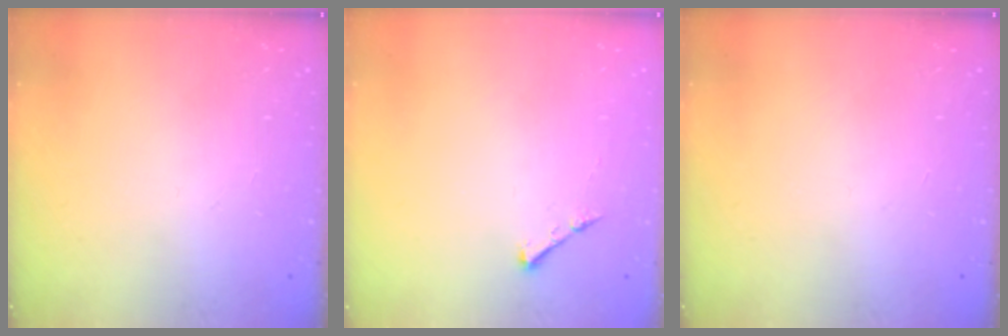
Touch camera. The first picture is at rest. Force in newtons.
{"total": 3.7, "press": 3.6, "slide": 0.5}
{"total": 0.0}